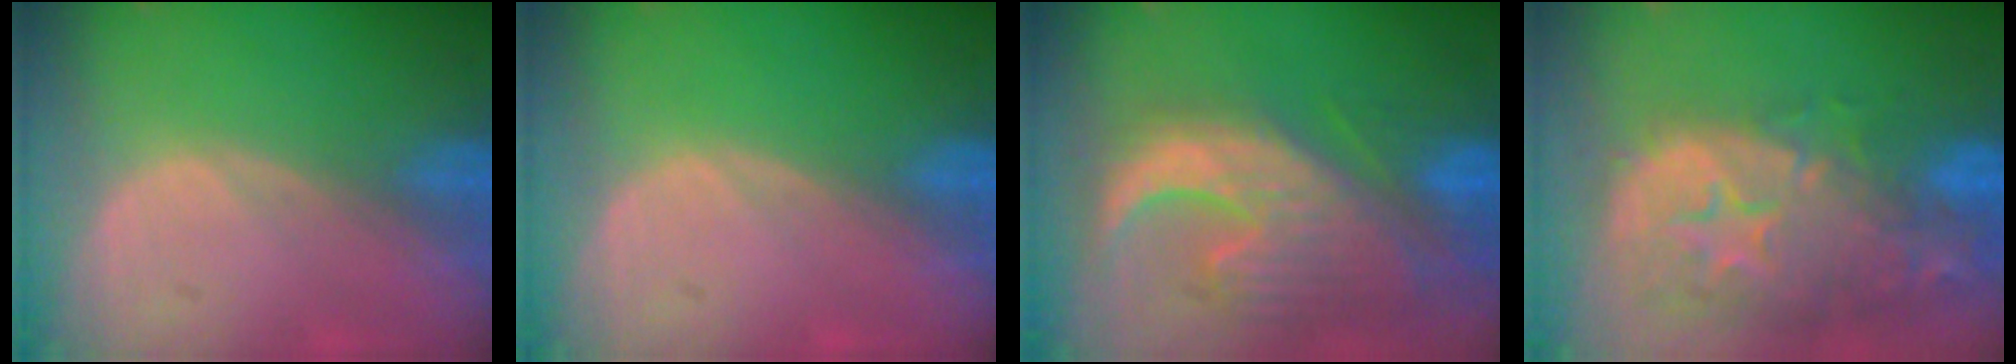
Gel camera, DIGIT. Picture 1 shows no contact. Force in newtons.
{"total": 0.0}
{"total": 13.3, "press": 11.3, "slide": 7.0}
{"total": 14.9, "press": 12.0, "slide": 8.9}